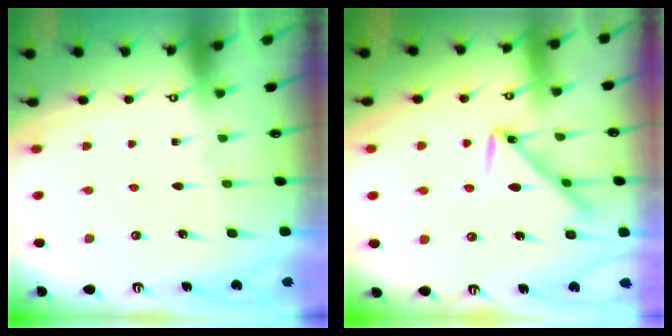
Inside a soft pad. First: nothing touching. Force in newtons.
{"total": 9.3, "press": 9.2, "slide": 0.5}